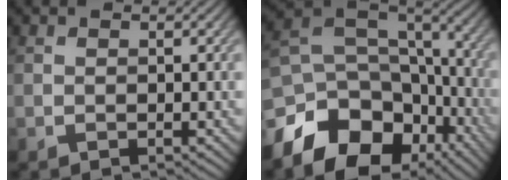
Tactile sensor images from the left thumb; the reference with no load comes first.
{"total": 16.1, "force": [-7.6, 11.1, 8.8], "torque": [-0.221, -0.041, -0.107]}